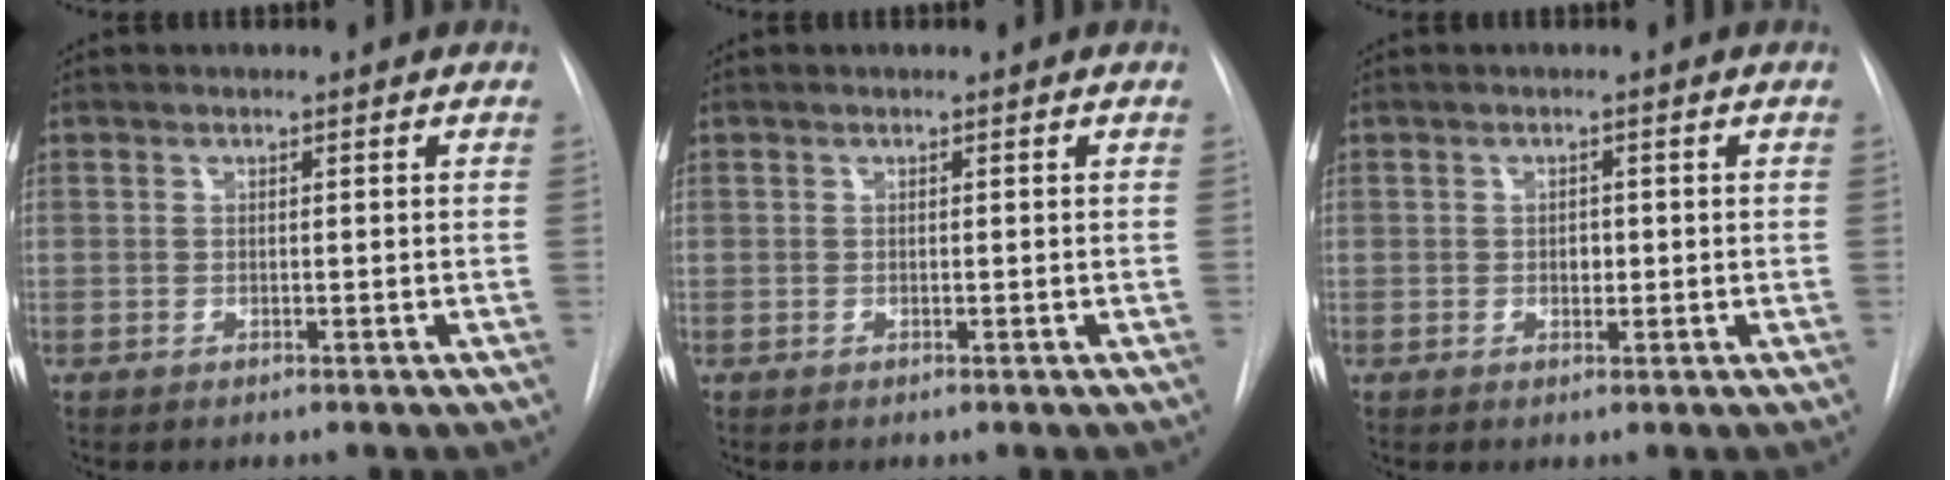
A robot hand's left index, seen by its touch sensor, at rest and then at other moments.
{"total": 0.0}
{"total": 1.3, "force": [-0.1, 0.9, 0.9], "torque": [-0.012, 0.002, 0.000]}